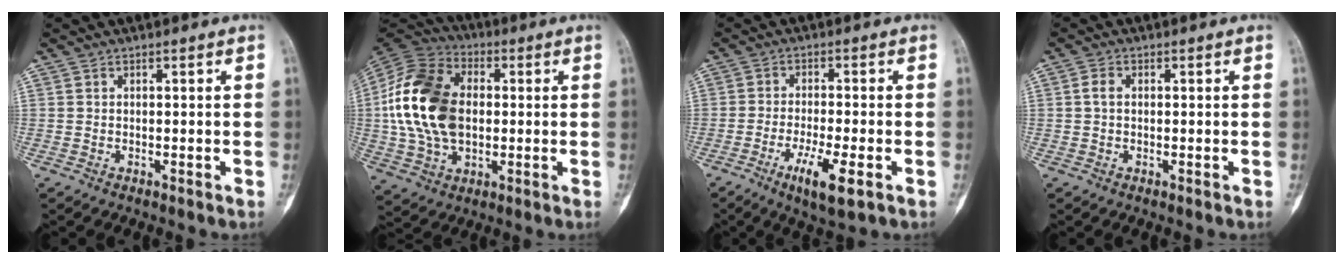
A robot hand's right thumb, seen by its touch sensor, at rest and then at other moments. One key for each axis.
{"total": 20.1, "fx": 0.9, "fy": 13.5, "fz": 14.9, "tx": -0.284, "ty": 0.012, "tz": 0.014}
{"total": 7.7, "fx": -3.4, "fy": 1.6, "fz": 6.8, "tx": -0.129, "ty": -0.004, "tz": -0.056}
{"total": 1.6, "fx": 0.2, "fy": 1.0, "fz": 1.2, "tx": -0.020, "ty": 0.004, "tz": 0.002}